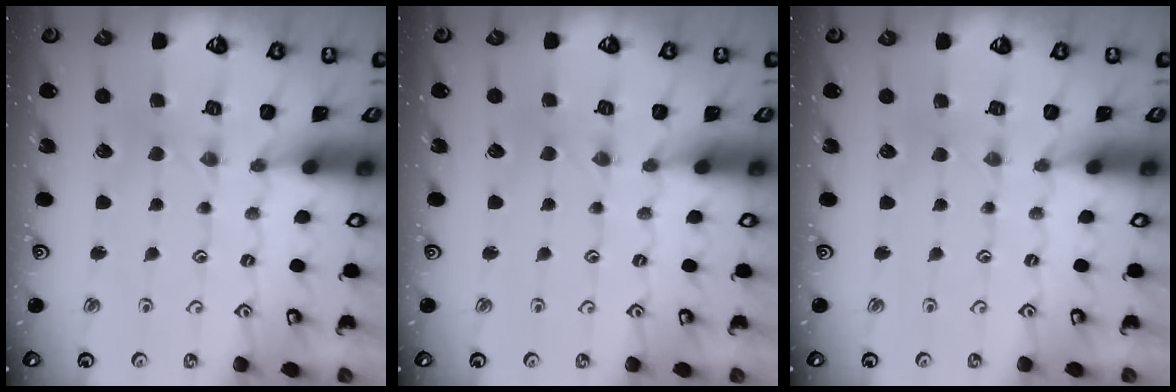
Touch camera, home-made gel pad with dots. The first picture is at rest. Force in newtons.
{"total": 0.0}
{"total": 1.8, "press": 1.7, "slide": 0.2}